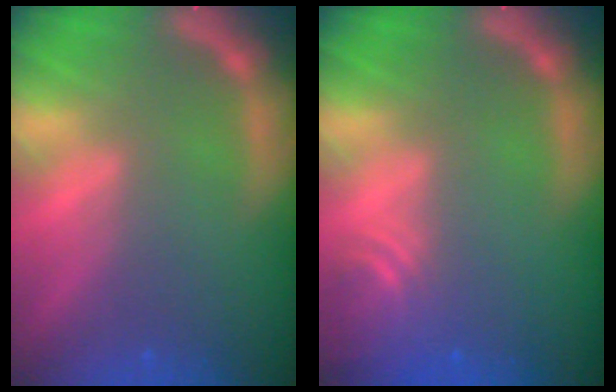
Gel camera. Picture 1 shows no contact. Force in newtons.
{"total": 3.5}